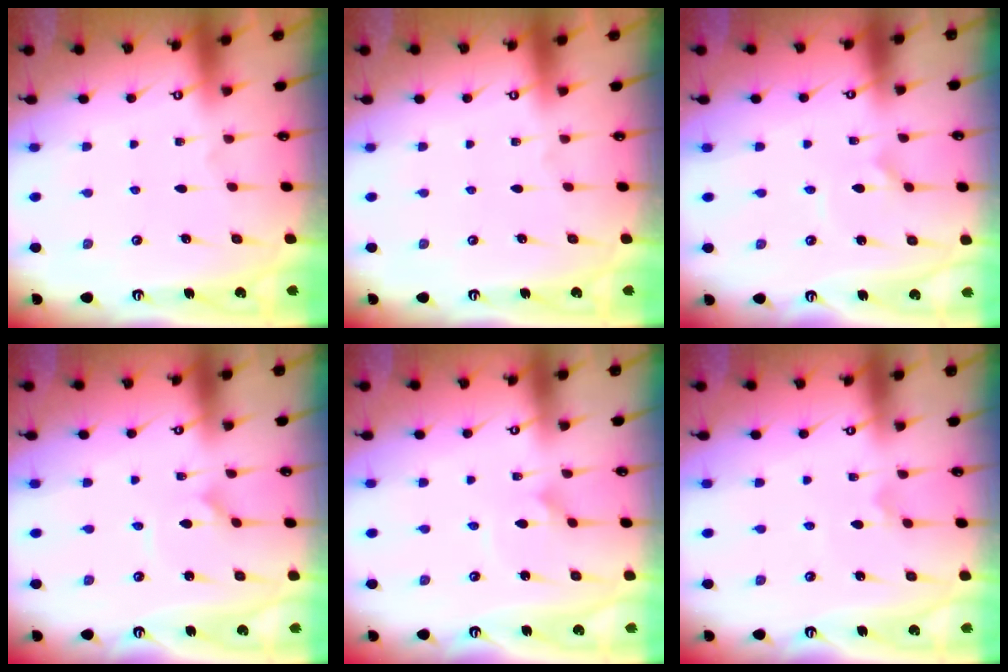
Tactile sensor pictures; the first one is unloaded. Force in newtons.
{"total": 0.0}
{"total": 2.1, "press": 2.1, "slide": 0.5}
{"total": 2.3, "press": 2.3, "slide": 0.2}
{"total": 1.5, "press": 1.5, "slide": 0.0}
{"total": 2.5, "press": 2.5, "slide": 0.1}